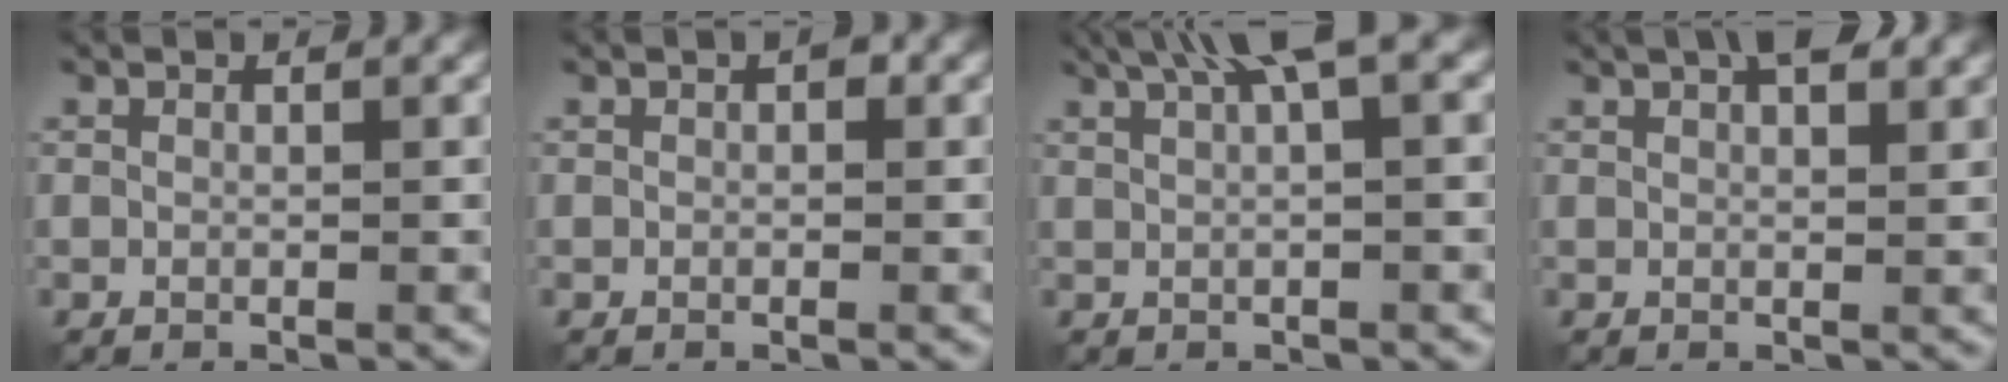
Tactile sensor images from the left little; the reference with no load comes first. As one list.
[{"total": 0.7, "force": [0.1, 0.4, 0.5], "torque": [-0.003, -0.001, 0.001]}, {"total": 4.9, "force": [2.3, 0.8, 4.3], "torque": [-0.068, 0.020, 0.039]}, {"total": 3.2, "force": [2.0, 0.9, 2.3], "torque": [-0.028, 0.004, 0.023]}]